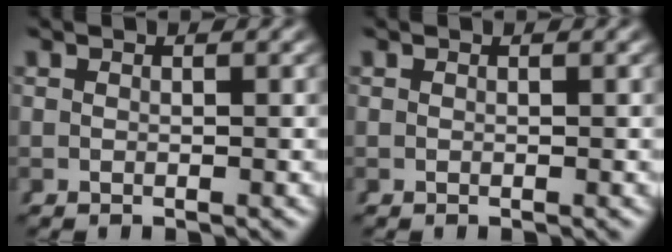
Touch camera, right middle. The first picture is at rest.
{"total": 0.0}